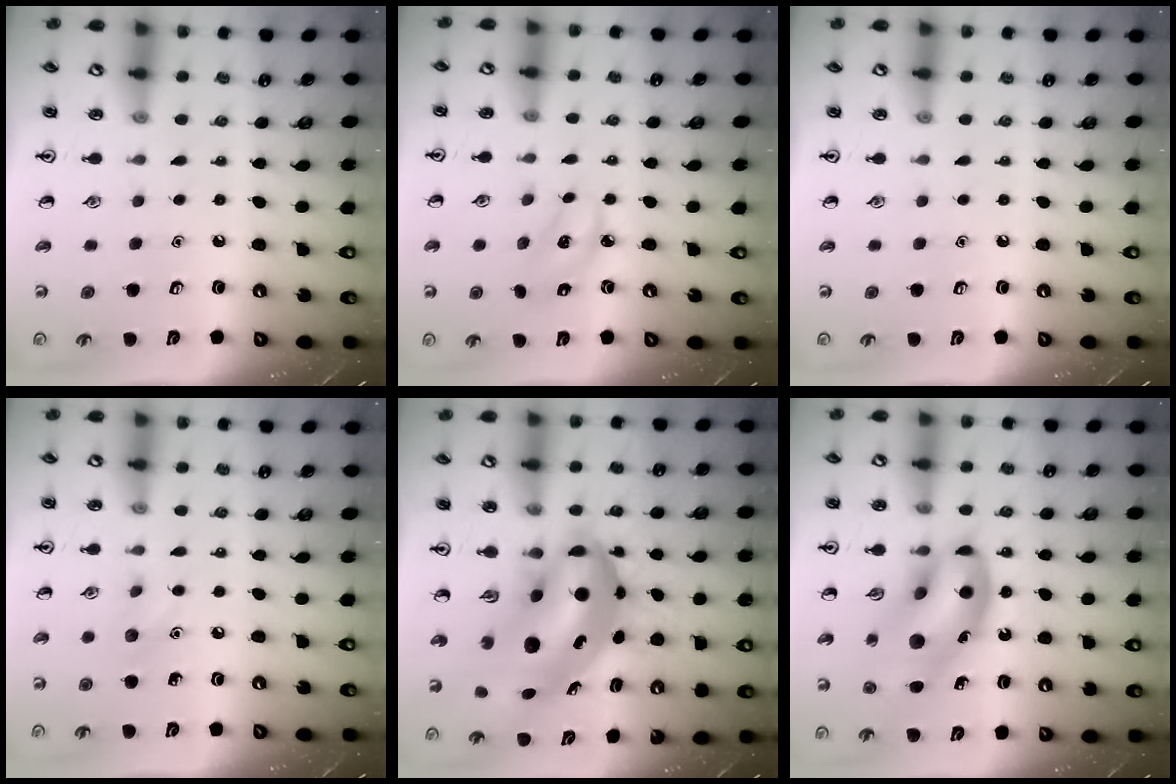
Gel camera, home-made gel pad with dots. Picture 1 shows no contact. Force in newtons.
{"total": 3.3, "press": 3.2, "slide": 0.5}
{"total": 0.0}
{"total": 5.8, "press": 5.5, "slide": 1.8}
{"total": 12.1, "press": 11.7, "slide": 3.1}
{"total": 16.6, "press": 16.2, "slide": 3.8}